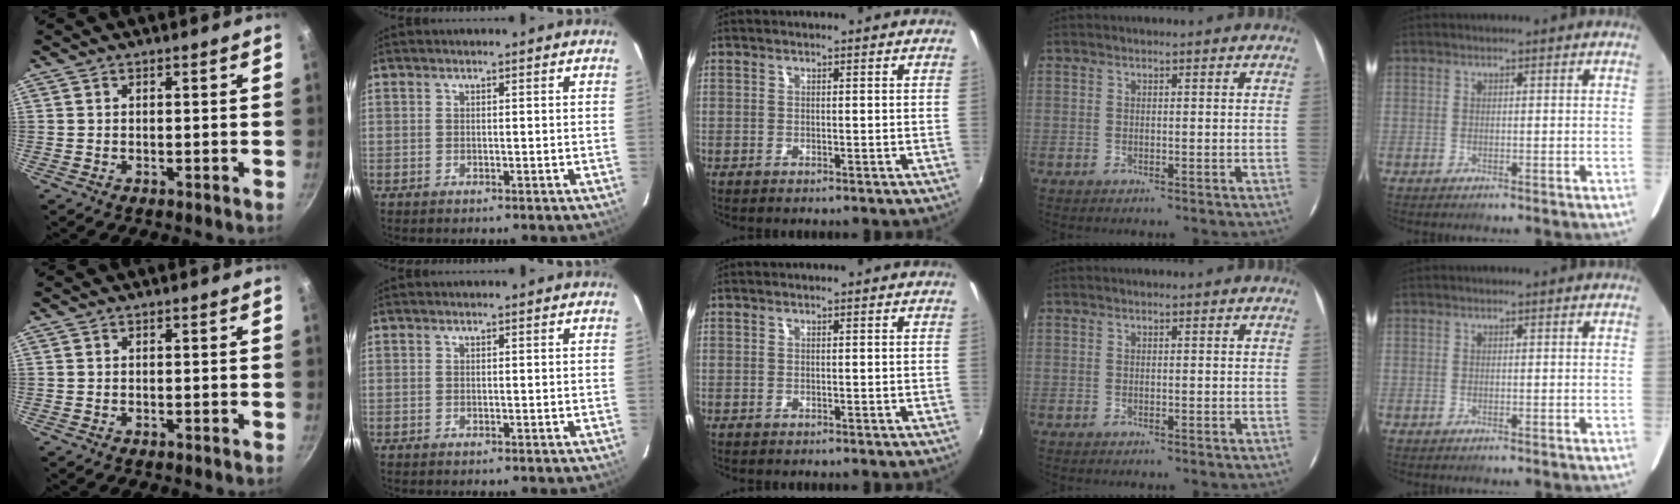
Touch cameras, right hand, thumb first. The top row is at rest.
{}